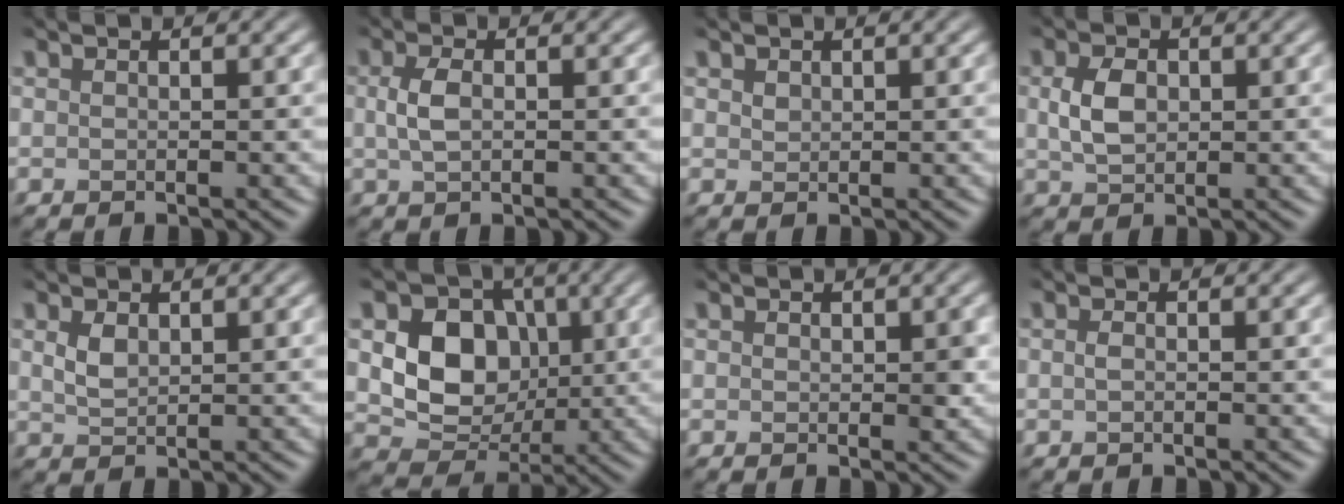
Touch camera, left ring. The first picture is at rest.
{"total": 2.1, "force": [0.1, 1.0, 1.9], "torque": [-0.046, 0.003, 0.001]}
{"total": 0.7, "force": [0.4, 0.4, 0.2], "torque": [-0.007, 0.000, 0.010]}
{"total": 3.0, "force": [0.4, 2.1, 2.2], "torque": [-0.050, 0.003, 0.009]}
{"total": 1.7, "force": [0.7, 1.0, 1.2], "torque": [-0.031, -0.001, 0.019]}
{"total": 7.4, "force": [0.8, 5.8, 4.5], "torque": [-0.079, -0.002, 0.011]}
{"total": 1.2, "force": [0.3, 0.8, 0.8], "torque": [-0.007, -0.004, 0.005]}
{"total": 0.6, "force": [-0.1, 0.2, 0.6], "torque": [-0.015, -0.001, -0.003]}